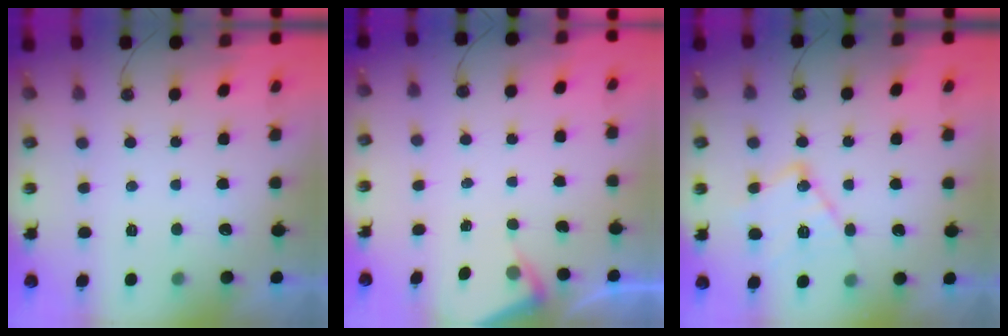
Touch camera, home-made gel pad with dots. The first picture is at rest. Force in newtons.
{"total": 3.0, "press": 3.0, "slide": 0.5}
{"total": 14.0, "press": 13.9, "slide": 1.1}